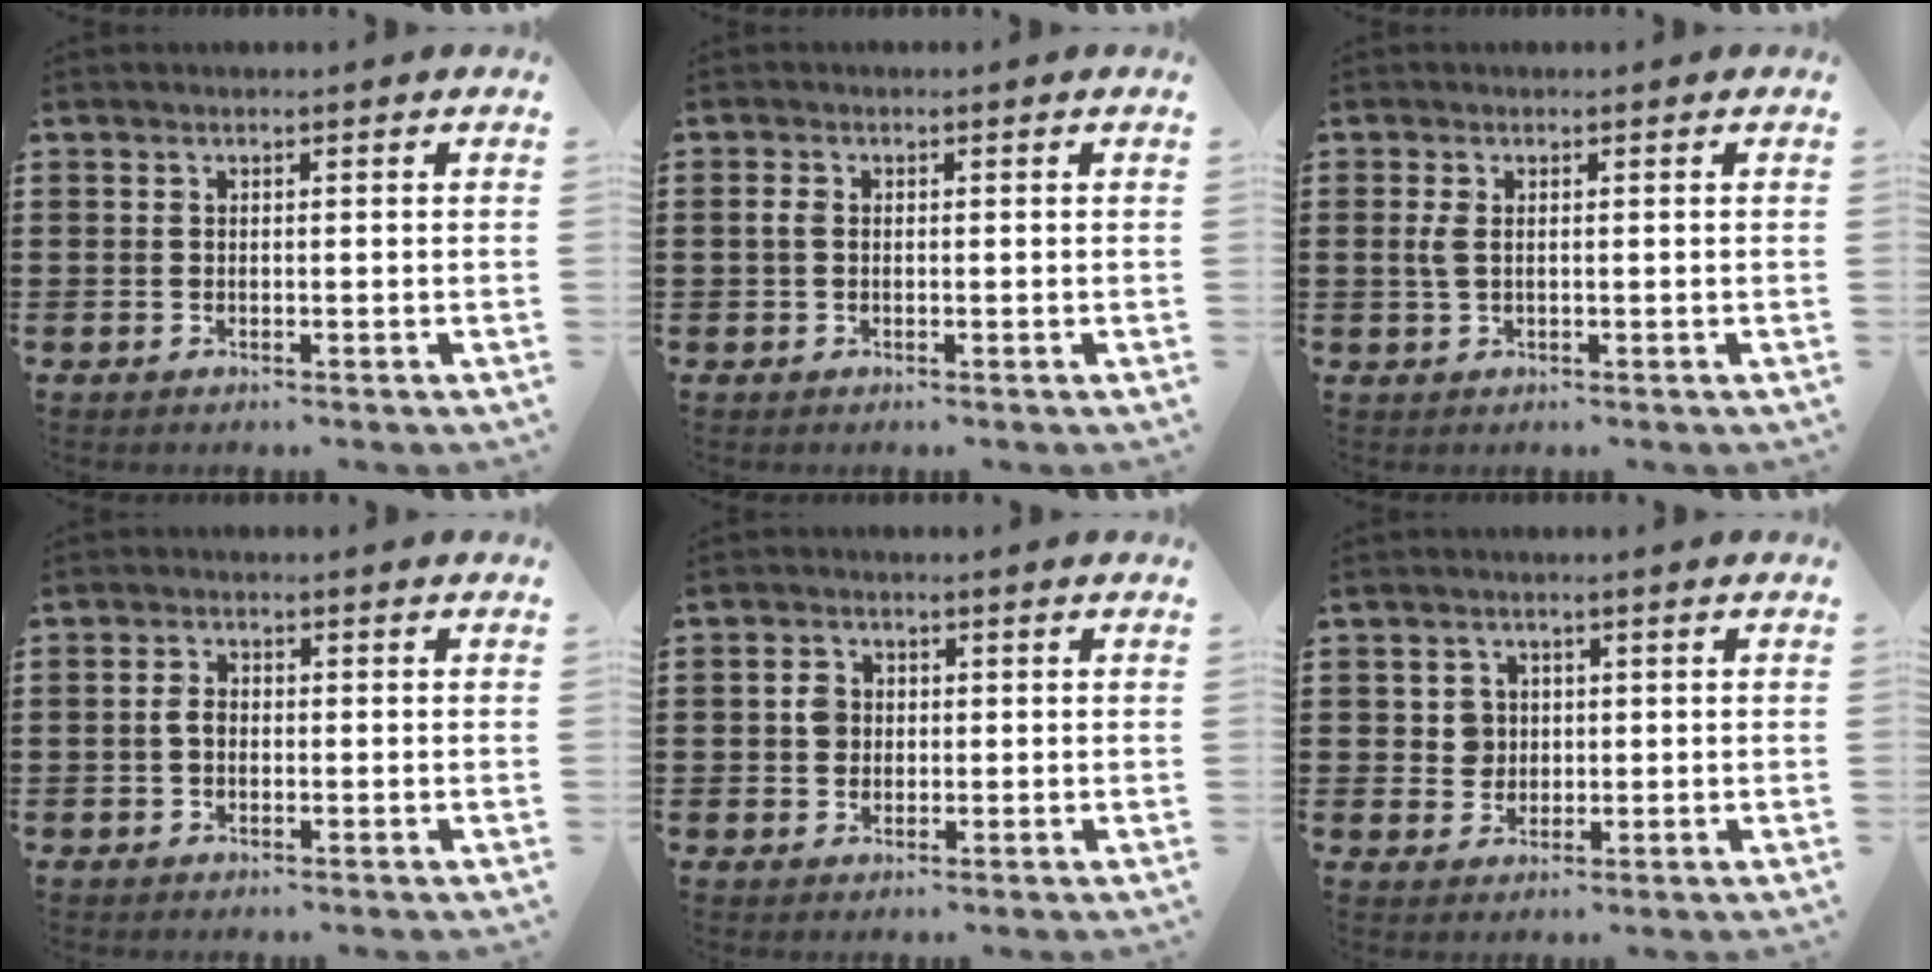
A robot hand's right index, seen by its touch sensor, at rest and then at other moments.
{"total": 1.3, "force": [0.0, 0.9, 1.0], "torque": [-0.029, 0.001, -0.003]}
{"total": 2.1, "force": [0.3, 0.9, 1.9], "torque": [-0.047, 0.002, 0.001]}
{"total": 2.0, "force": [-0.3, 1.2, 1.6], "torque": [-0.039, 0.001, -0.008]}
{"total": 2.6, "force": [0.1, 2.2, 1.3], "torque": [-0.031, 0.009, 0.001]}
{"total": 3.0, "force": [0.3, 2.8, 0.9], "torque": [-0.030, 0.008, 0.005]}